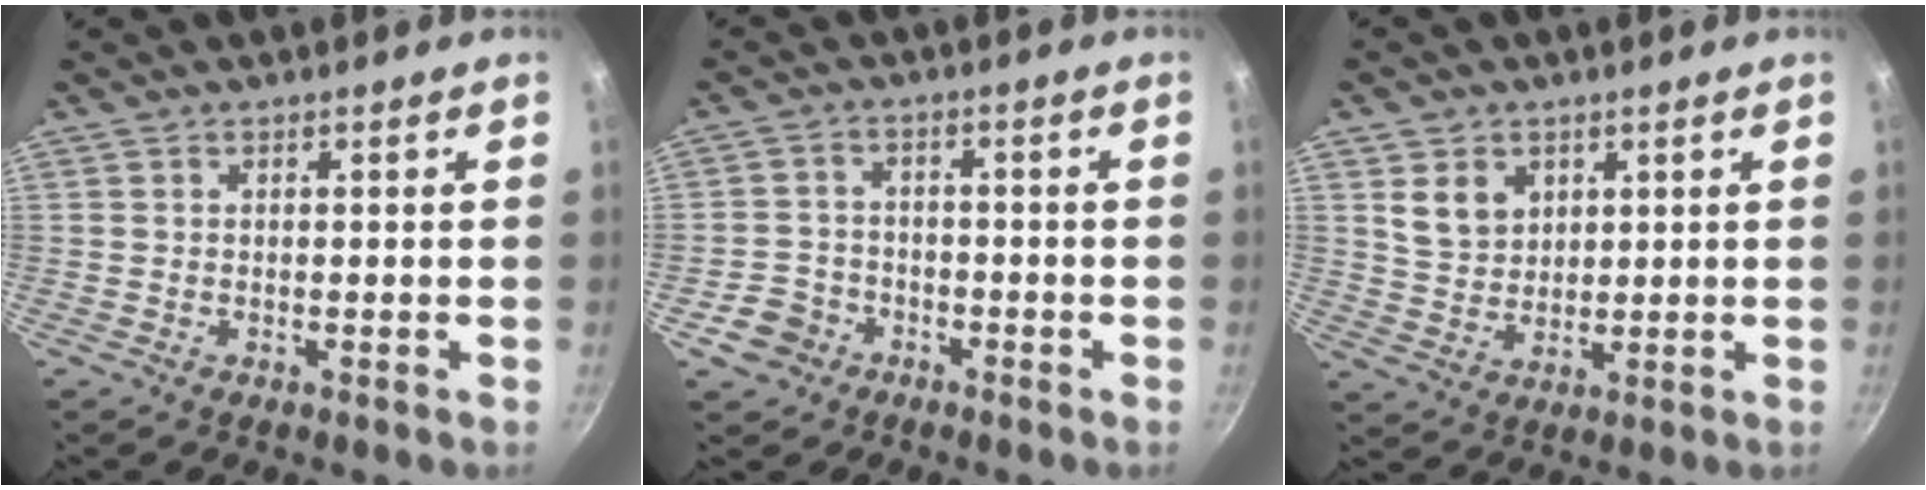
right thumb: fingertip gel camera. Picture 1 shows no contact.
{"total": 5.3, "force": [-2.9, 4.2, 1.4], "torque": [-0.013, 0.032, -0.049]}
{"total": 6.5, "force": [2.6, 5.2, 3.1], "torque": [-0.035, -0.013, 0.057]}